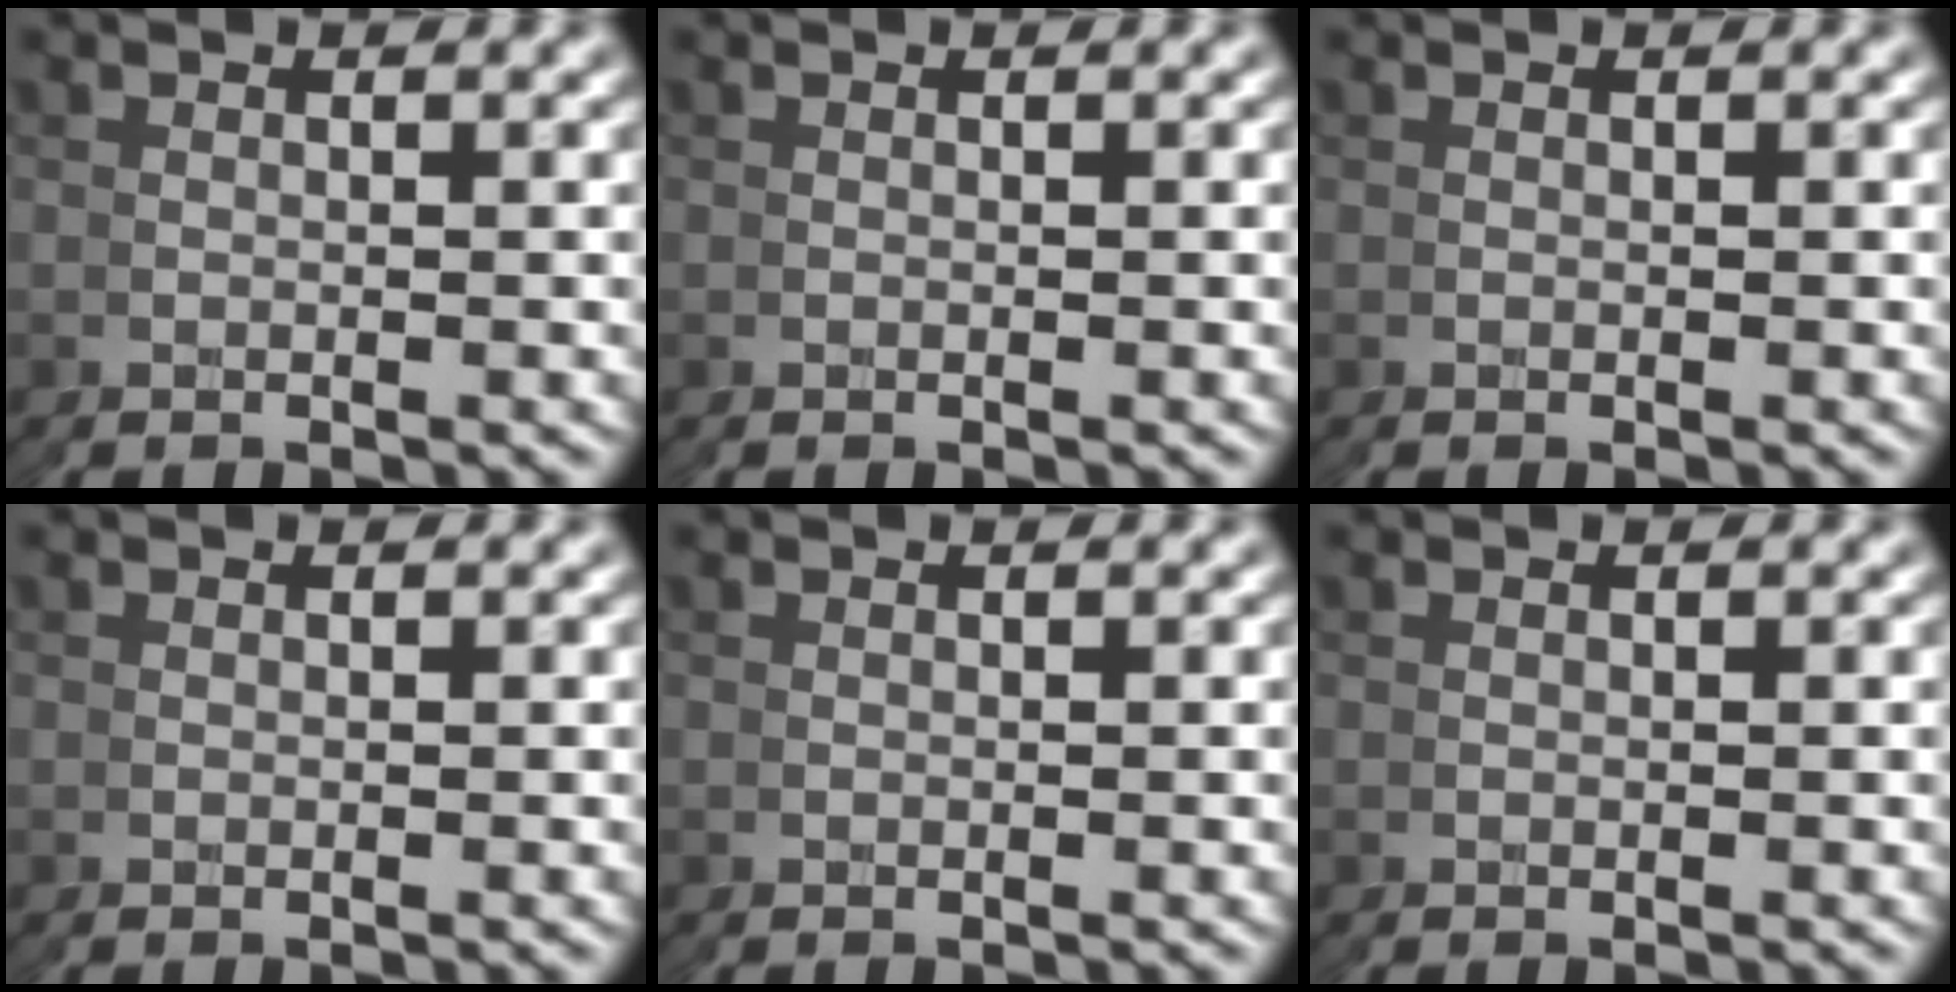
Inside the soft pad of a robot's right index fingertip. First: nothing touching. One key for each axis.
{"total": 0.0}
{"total": 0.0}
{"total": 1.8, "fx": 0.1, "fy": -1.7, "fz": -0.6, "tx": 0.018, "ty": -0.005, "tz": 0.009}
{"total": 0.0}
{"total": 0.0}